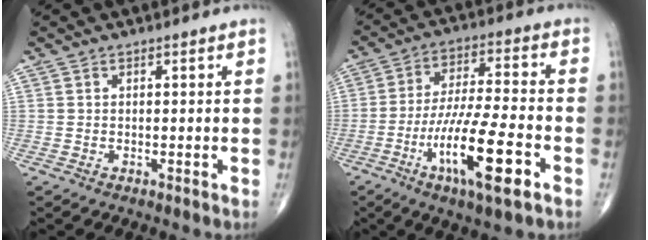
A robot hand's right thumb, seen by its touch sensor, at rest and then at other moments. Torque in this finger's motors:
{"motor_torque": [2.53, 1.76, 1.12, -1.18, 0.55]}